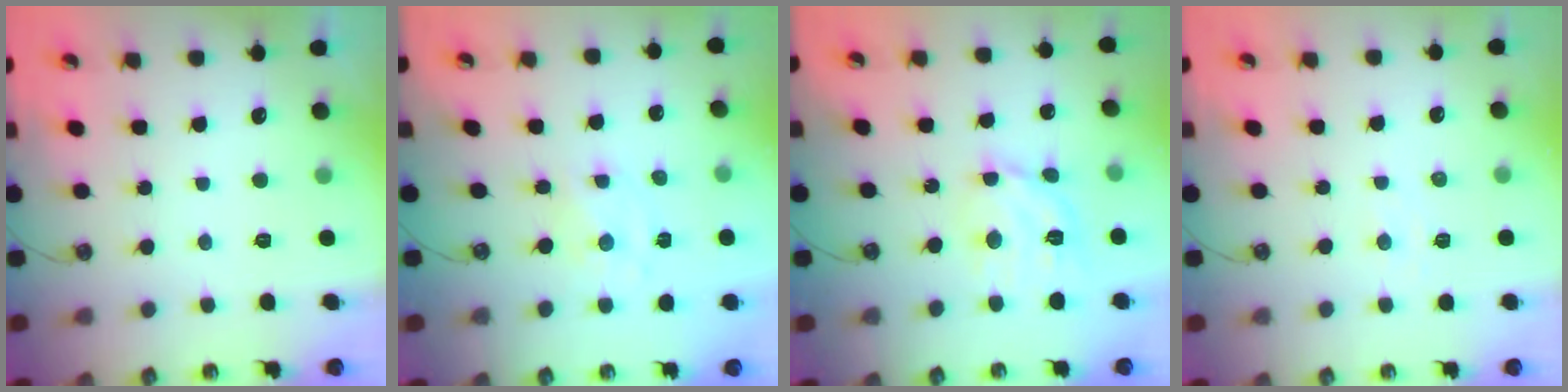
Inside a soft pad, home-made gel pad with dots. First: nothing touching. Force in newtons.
{"total": 1.0, "press": 1.0, "slide": 0.2}
{"total": 12.6, "press": 12.6, "slide": 1.1}
{"total": 4.2, "press": 4.1, "slide": 0.6}